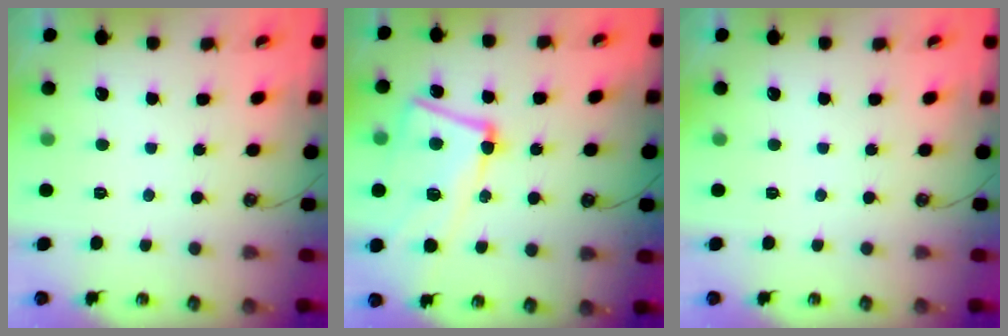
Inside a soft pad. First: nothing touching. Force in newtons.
{"total": 11.5, "press": 11.2, "slide": 2.5}
{"total": 0.0}